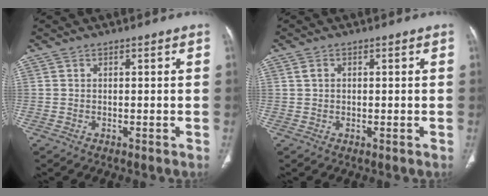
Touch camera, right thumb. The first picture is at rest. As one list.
[{"total": 1.0, "force": [0.3, 0.7, 0.7], "torque": [-0.014, -0.001, 0.005]}]